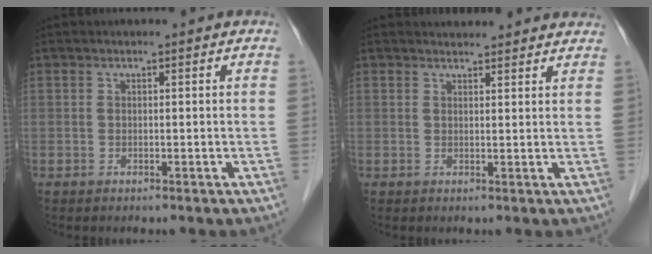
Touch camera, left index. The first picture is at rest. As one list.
[{"total": 6.4, "force": [6.1, 1.3, 1.1], "torque": [-0.007, 0.019, 0.060]}]